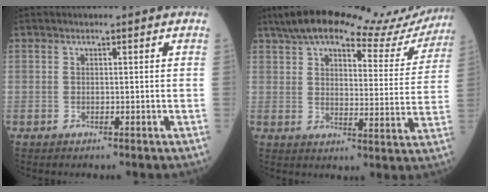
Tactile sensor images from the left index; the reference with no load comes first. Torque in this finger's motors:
{"motor_torque": [0.92, -1.22, 0.45, 0.03]}